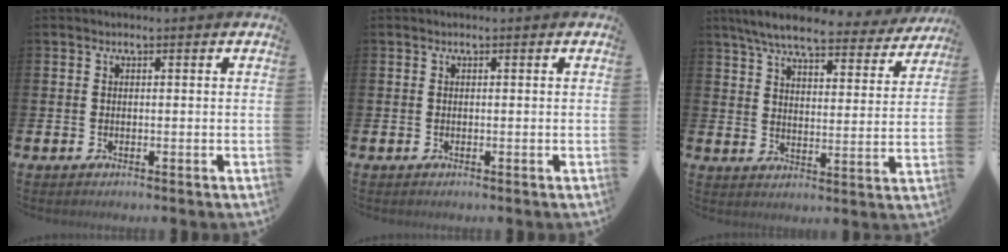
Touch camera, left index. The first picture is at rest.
{"total": 0.0}
{"total": 7.7, "force": [7.0, 1.3, 3.1], "torque": [-0.081, -0.034, 0.120]}